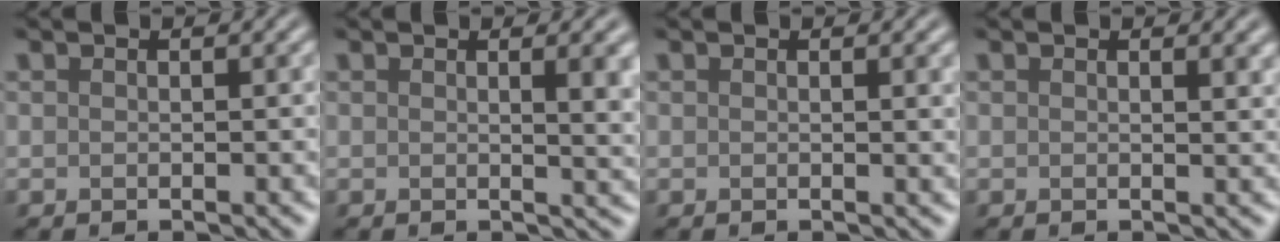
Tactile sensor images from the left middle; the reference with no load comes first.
{"total": 3.5, "force": [0.8, 1.1, 3.2], "torque": [-0.031, 0.000, 0.011]}
{"total": 0.8, "force": [0.3, 0.1, 0.8], "torque": [-0.009, -0.001, 0.007]}
{"total": 1.0, "force": [0.7, 0.2, 0.8], "torque": [-0.008, -0.001, 0.012]}